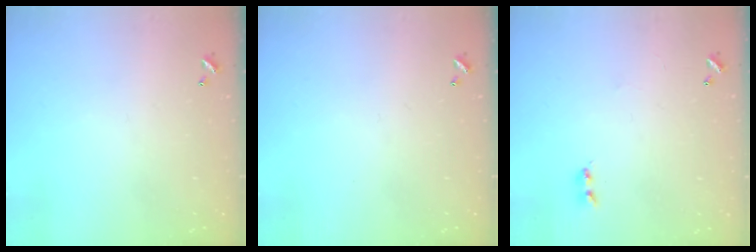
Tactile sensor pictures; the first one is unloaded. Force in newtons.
{"total": 0.0}
{"total": 2.2, "press": 2.1, "slide": 0.6}